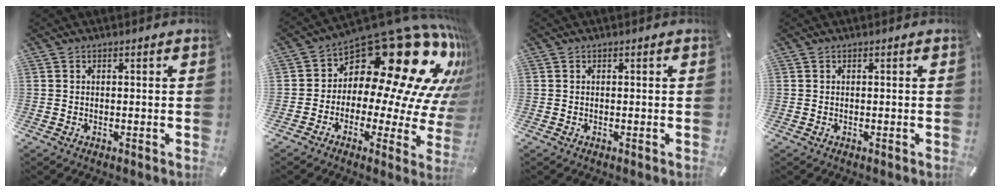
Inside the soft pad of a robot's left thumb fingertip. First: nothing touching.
{"total": 21.5, "force": [11.9, 10.1, 14.7], "torque": [-0.196, -0.116, 0.202]}
{"total": 0.0}
{"total": 0.0}